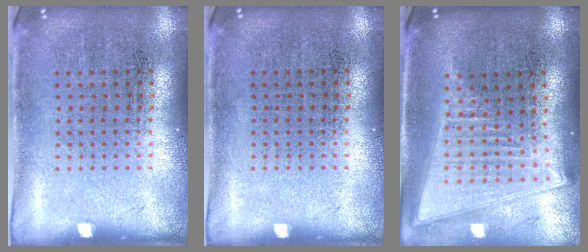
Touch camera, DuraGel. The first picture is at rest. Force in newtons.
{"total": 0.0}
{"total": 2.0, "press": 1.7, "slide": 1.2}